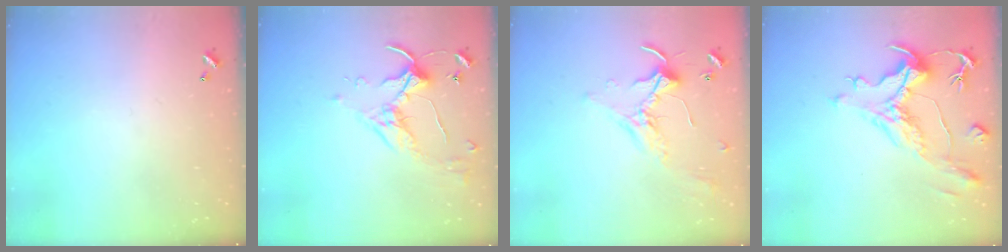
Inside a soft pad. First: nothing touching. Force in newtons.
{"total": 3.9, "press": 3.8, "slide": 0.5}
{"total": 1.7, "press": 1.6, "slide": 0.2}
{"total": 1.9, "press": 0.9, "slide": 1.7}